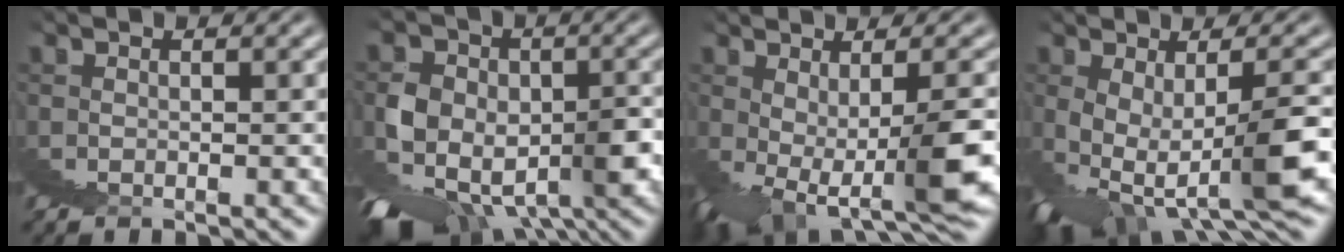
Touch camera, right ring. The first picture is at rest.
{"total": 8.1, "force": [-3.1, 5.0, 5.6], "torque": [-0.065, -0.026, -0.036]}
{"total": 5.3, "force": [-2.4, -0.4, 4.8], "torque": [-0.041, 0.001, -0.029]}
{"total": 7.4, "force": [-1.0, 2.3, 7.0], "torque": [-0.084, 0.008, -0.017]}